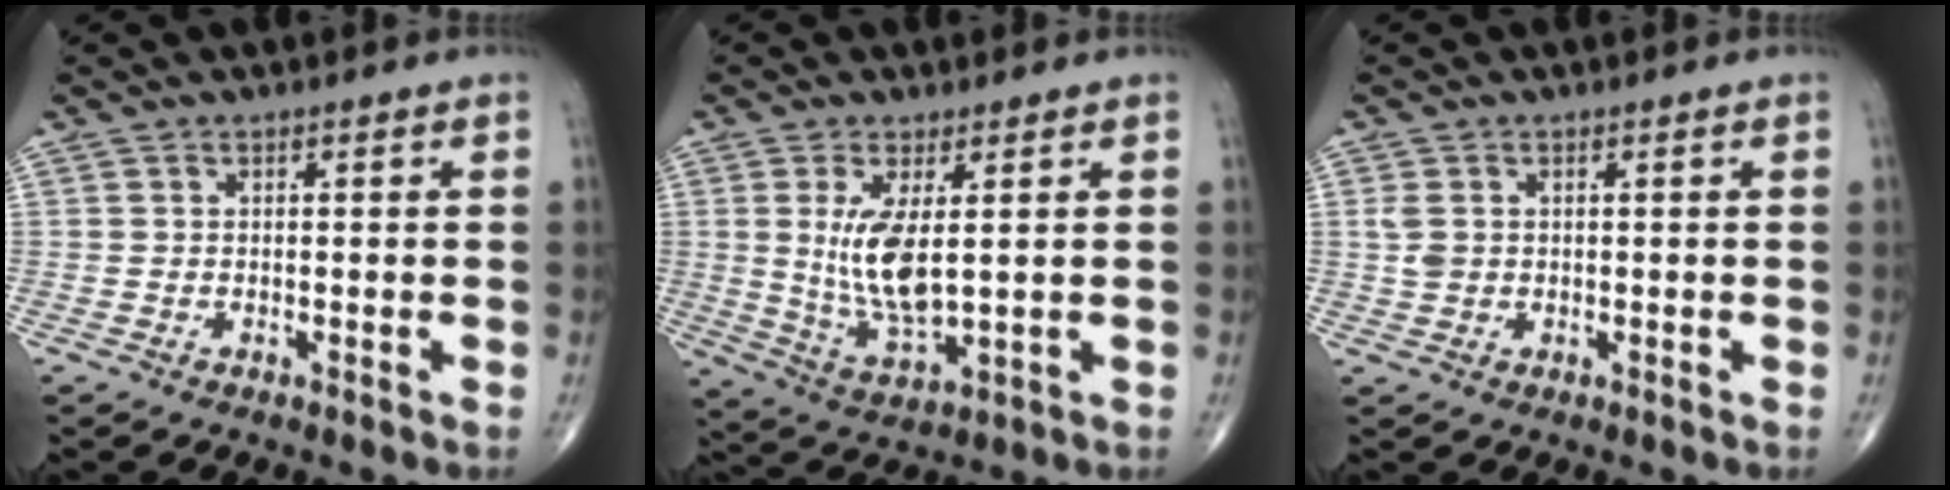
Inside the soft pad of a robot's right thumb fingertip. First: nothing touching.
{"total": 10.0, "force": [1.5, 3.8, 9.1], "torque": [-0.182, -0.028, 0.042]}
{"total": 2.2, "force": [0.4, 1.6, 1.4], "torque": [-0.034, 0.000, 0.012]}